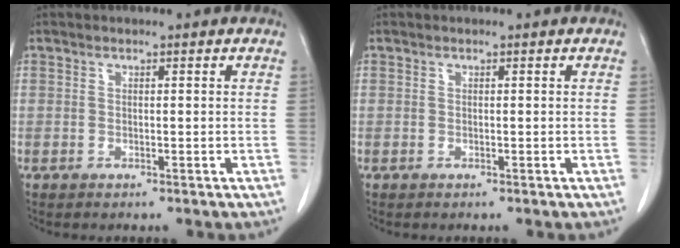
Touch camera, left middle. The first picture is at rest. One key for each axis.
{"total": 0.0}